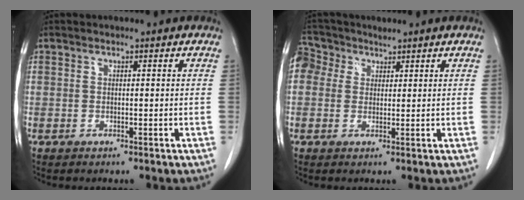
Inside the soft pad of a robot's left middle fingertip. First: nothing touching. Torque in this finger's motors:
{"motor_torque": [0.27, -0.25, 0.05, 0.01]}